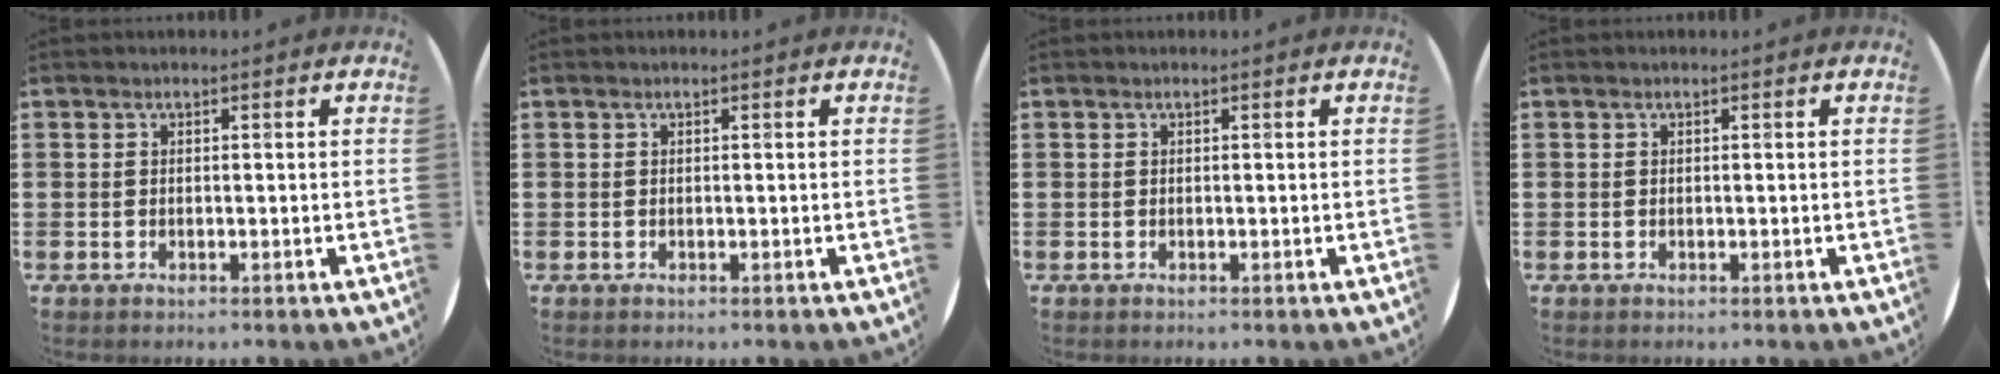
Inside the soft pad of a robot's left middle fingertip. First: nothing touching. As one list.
[{"total": 0.0}, {"total": 0.0}, {"total": 0.0}]